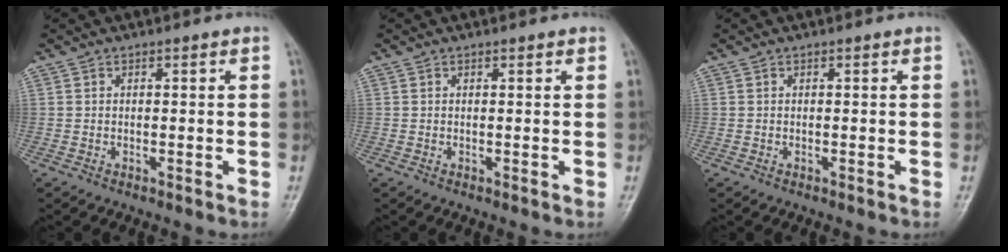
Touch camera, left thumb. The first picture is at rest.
{"total": 0.7, "force": [0.4, 0.3, 0.4], "torque": [-0.004, -0.001, 0.001]}
{"total": 0.0}